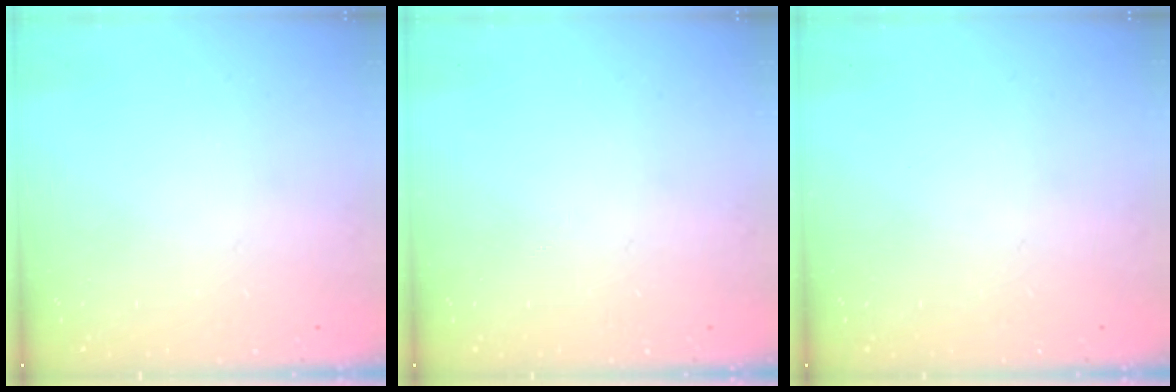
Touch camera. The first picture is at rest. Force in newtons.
{"total": 0.0}
{"total": 0.0}